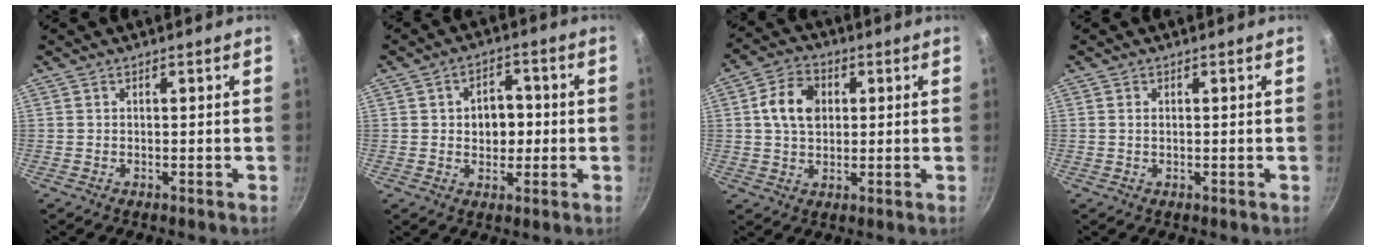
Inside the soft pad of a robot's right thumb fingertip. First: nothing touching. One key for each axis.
{"total": 6.7, "fx": 0.1, "fy": 5.0, "fz": 4.5, "tx": -0.033, "ty": 0.007, "tz": -0.001}
{"total": 8.5, "fx": 1.6, "fy": 6.2, "fz": 5.7, "tx": -0.084, "ty": 0.009, "tz": 0.022}
{"total": 0.7, "fx": 0.1, "fy": 0.3, "fz": 0.6, "tx": -0.011, "ty": 0.000, "tz": 0.003}